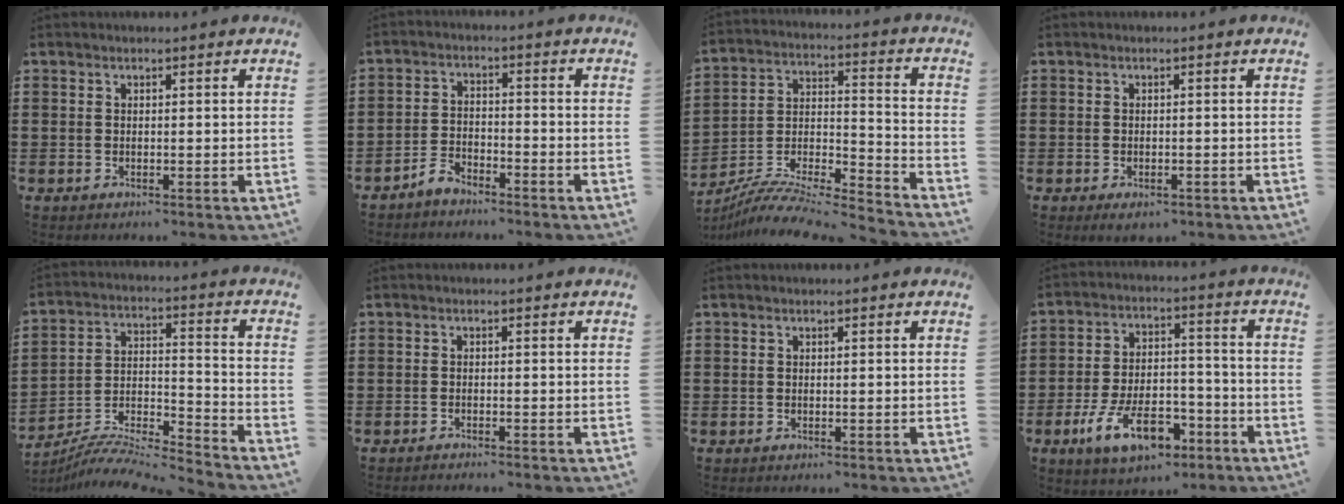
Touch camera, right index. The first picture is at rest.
{"total": 3.3, "force": [-3.2, 0.6, 0.5], "torque": [-0.014, 0.011, -0.066]}
{"total": 8.3, "force": [-7.9, 0.4, 2.6], "torque": [-0.045, 0.003, -0.161]}
{"total": 1.0, "force": [-0.8, 0.4, 0.4], "torque": [-0.010, 0.002, -0.017]}
{"total": 7.3, "force": [-7.1, 0.2, 1.8], "torque": [-0.035, -0.003, -0.146]}
{"total": 0.6, "force": [-0.6, -0.1, -0.1], "torque": [0.000, 0.000, -0.012]}
{"total": 0.0}
{"total": 11.1, "force": [-6.1, 5.4, 7.5], "torque": [-0.156, 0.015, -0.112]}